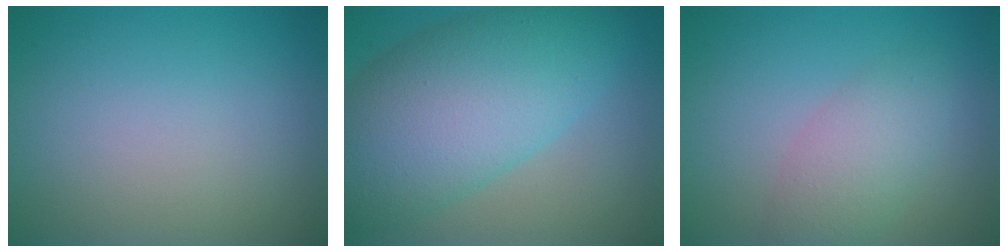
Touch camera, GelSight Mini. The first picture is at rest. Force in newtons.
{"total": 11.1, "press": 11.1, "slide": 0.2}
{"total": 3.4, "press": 3.4, "slide": 0.2}